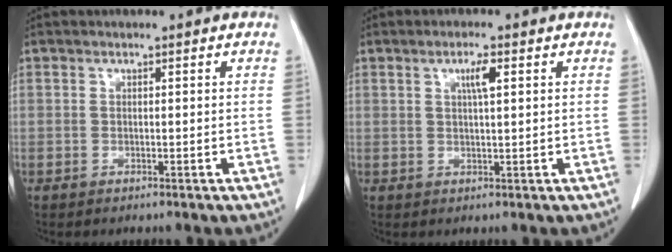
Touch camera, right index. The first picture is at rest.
{"total": 2.7, "force": [1.1, 0.2, 2.5], "torque": [-0.045, 0.000, 0.017]}